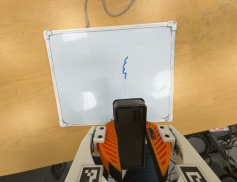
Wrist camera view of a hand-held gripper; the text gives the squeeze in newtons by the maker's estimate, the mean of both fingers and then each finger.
{"total": 8.3, "left": 9.1, "right": 7.4}